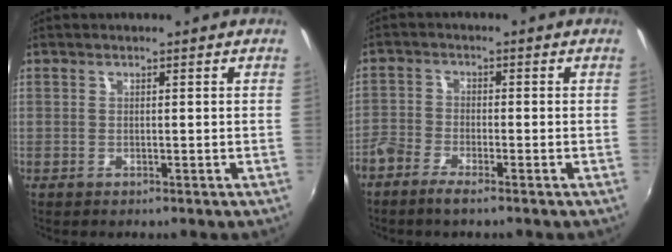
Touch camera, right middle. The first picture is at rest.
{"total": 4.0, "force": [-3.1, 1.1, 2.2], "torque": [-0.064, -0.003, -0.071]}